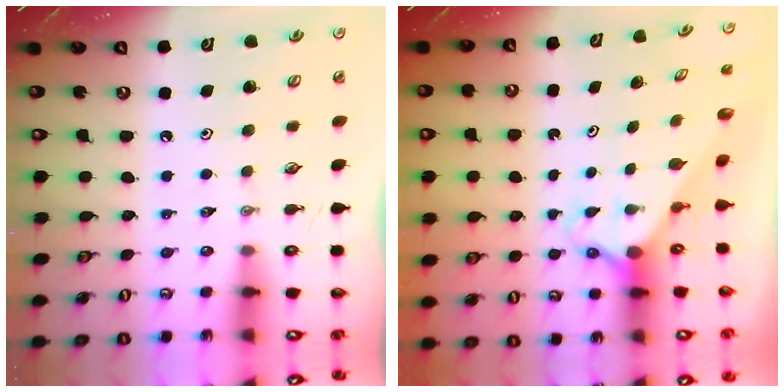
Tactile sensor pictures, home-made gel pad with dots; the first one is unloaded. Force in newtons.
{"total": 2.2, "press": 2.2, "slide": 0.2}